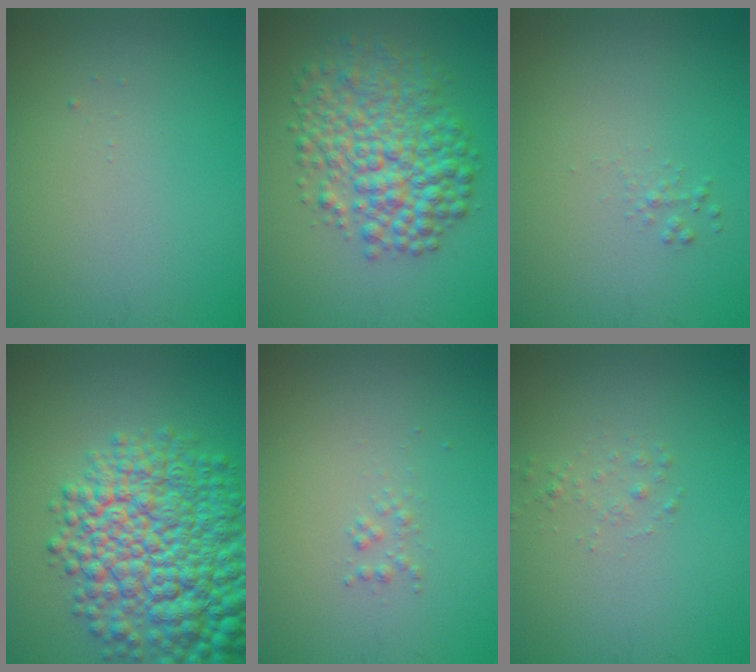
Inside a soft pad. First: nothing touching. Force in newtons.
{"total": 7.3, "press": 7.3, "slide": 0.1}
{"total": 0.6, "press": 0.6, "slide": 0.0}
{"total": 12.2, "press": 12.2, "slide": 0.4}
{"total": 0.7, "press": 0.7, "slide": 0.0}
{"total": 0.8, "press": 0.7, "slide": 0.1}